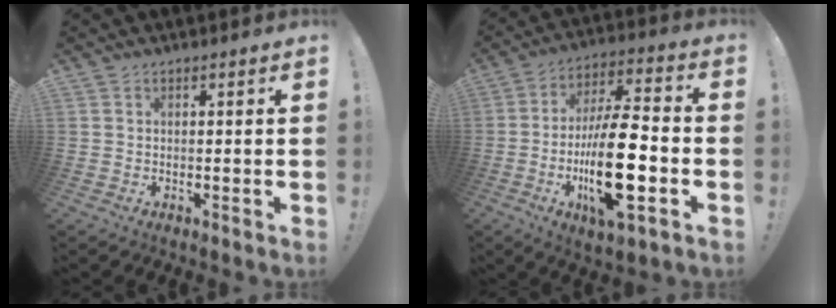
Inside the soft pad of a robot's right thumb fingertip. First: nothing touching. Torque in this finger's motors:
{"motor_torque": [2.49, 2.52, 0.33, -0.05, 0.72]}